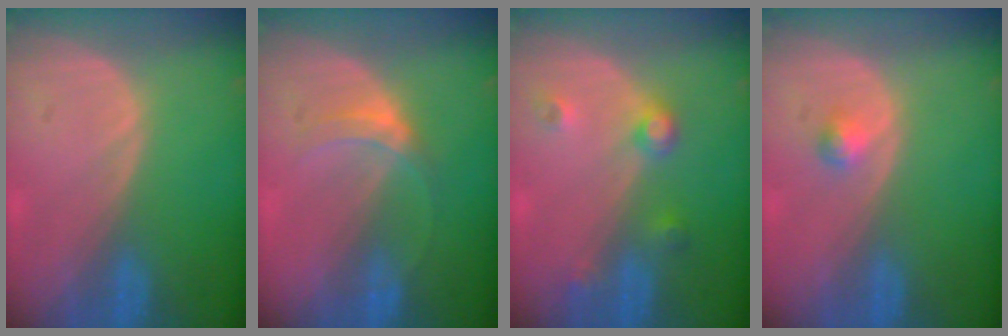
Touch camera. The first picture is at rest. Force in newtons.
{"total": 3.7, "press": 3.3, "slide": 1.7}
{"total": 3.7, "press": 3.4, "slide": 1.3}
{"total": 1.5, "press": 1.5, "slide": 0.3}